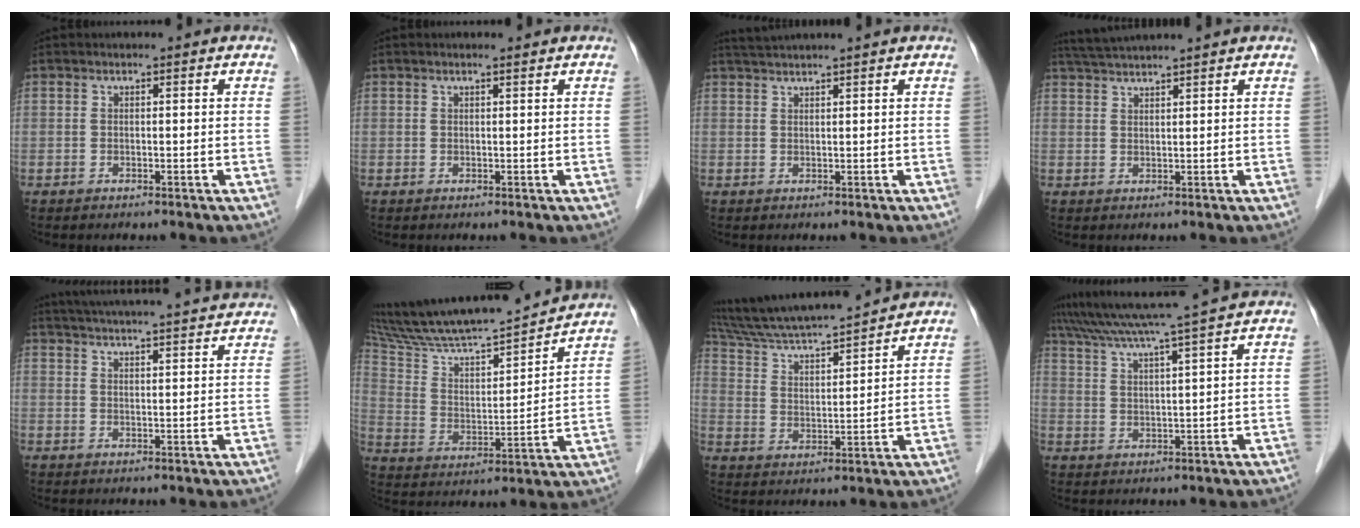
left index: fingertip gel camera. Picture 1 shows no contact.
{"total": 1.0, "force": [0.8, 0.1, 0.6], "torque": [-0.014, 0.008, 0.015]}
{"total": 4.5, "force": [4.0, -0.9, 1.9], "torque": [-0.025, 0.029, 0.069]}
{"total": 6.2, "force": [5.6, -1.1, 2.4], "torque": [-0.043, 0.031, 0.096]}
{"total": 21.2, "force": [19.8, 0.8, 7.6], "torque": [-0.124, 0.012, 0.261]}
{"total": 21.8, "force": [20.1, 1.1, 8.5], "torque": [-0.148, -0.005, 0.325]}
{"total": 16.7, "force": [15.3, 0.4, 6.7], "torque": [-0.126, 0.016, 0.257]}
{"total": 11.3, "force": [9.6, -2.1, 5.5], "torque": [-0.104, 0.008, 0.148]}